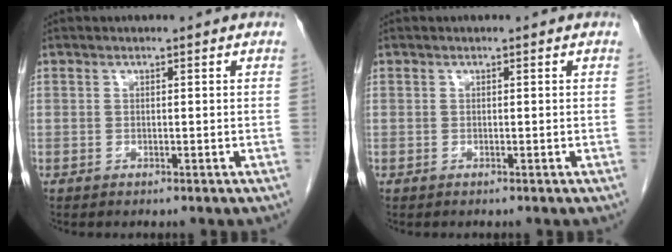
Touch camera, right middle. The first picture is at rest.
{"total": 0.0}